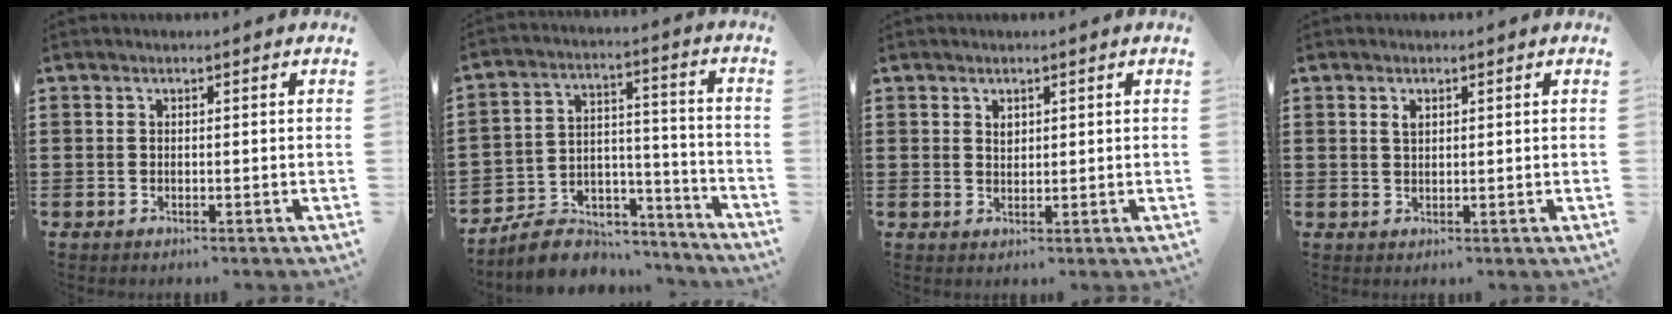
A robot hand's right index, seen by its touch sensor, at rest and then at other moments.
{"total": 7.3, "force": [-6.3, 3.4, 1.5], "torque": [-0.029, 0.026, -0.118]}
{"total": 1.2, "force": [0.7, 0.8, 0.5], "torque": [-0.011, 0.002, 0.014]}
{"total": 1.3, "force": [0.6, 0.7, 0.8], "torque": [-0.018, 0.005, 0.011]}